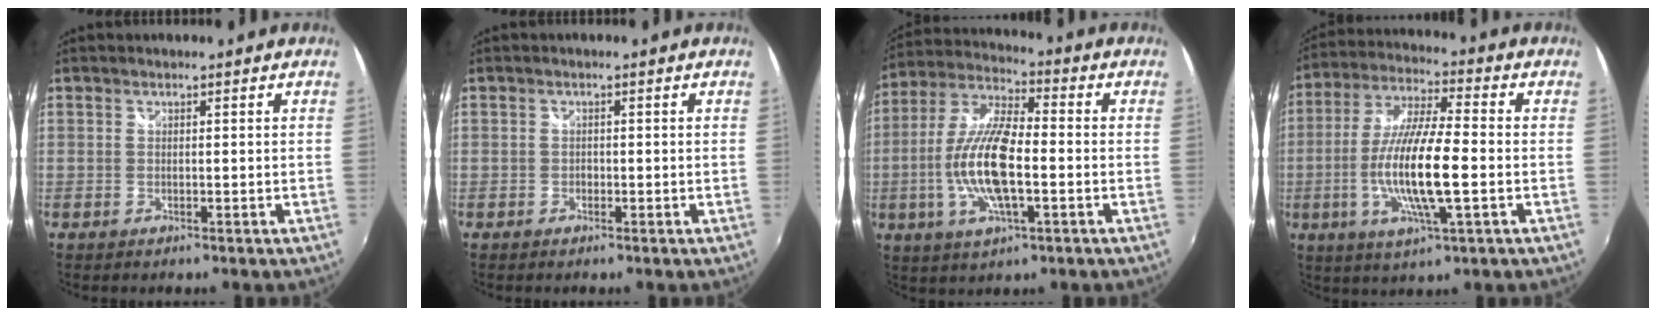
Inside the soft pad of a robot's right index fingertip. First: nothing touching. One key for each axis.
{"total": 0.7, "fx": -0.5, "fy": 0.5, "fz": 0.1, "tx": -0.002, "ty": 0.002, "tz": -0.007}
{"total": 14.1, "fx": -2.7, "fy": 4.3, "fz": 13.2, "tx": -0.267, "ty": 0.001, "tz": -0.052}
{"total": 14.5, "fx": -3.1, "fy": 2.3, "fz": 14.0, "tx": -0.279, "ty": -0.006, "tz": -0.056}